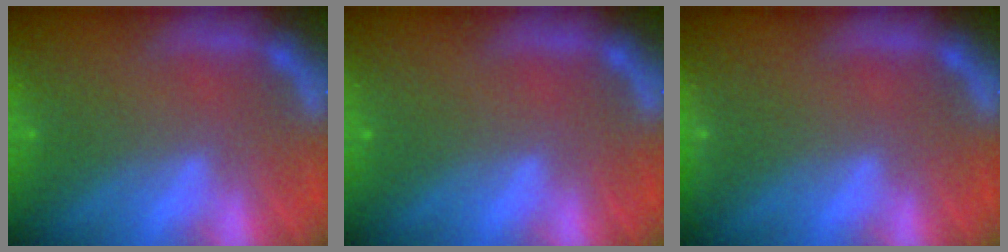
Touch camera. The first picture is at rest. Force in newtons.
{"total": 0.0}
{"total": 1.4}